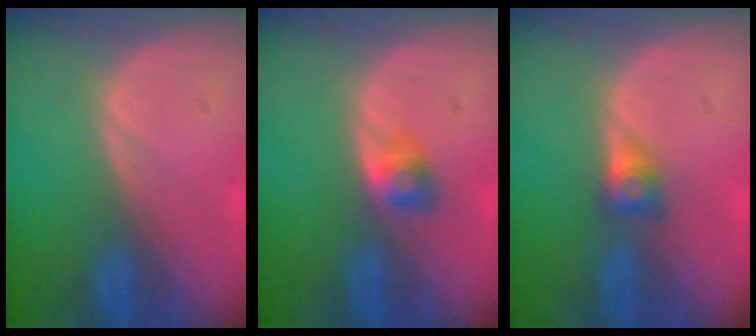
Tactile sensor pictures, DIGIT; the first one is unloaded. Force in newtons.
{"total": 2.7, "press": 2.4, "slide": 1.1}
{"total": 2.6, "press": 2.3, "slide": 1.0}